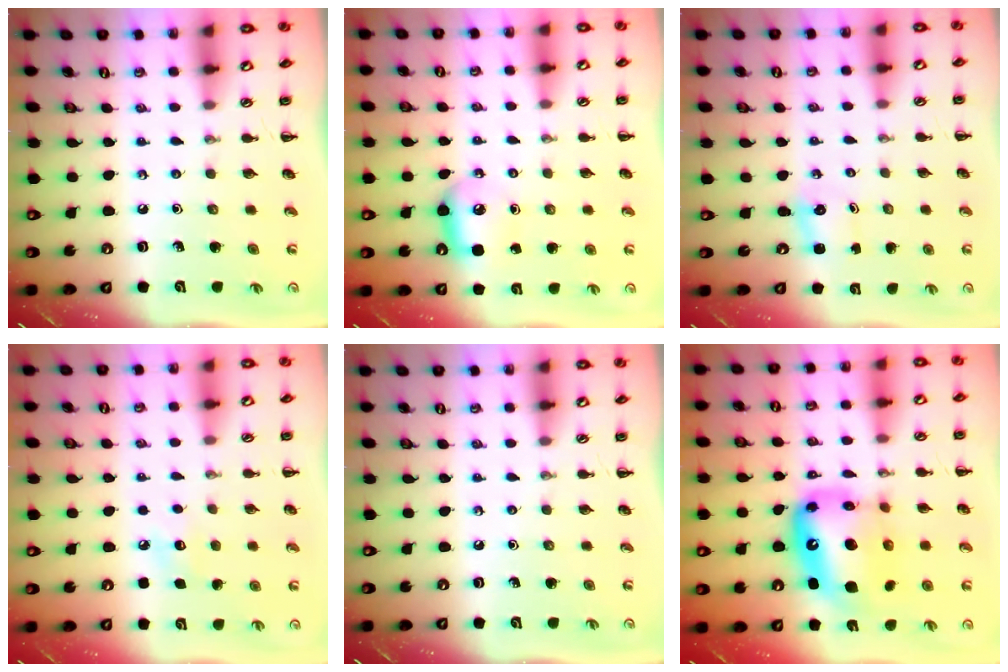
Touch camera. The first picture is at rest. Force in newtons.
{"total": 6.5, "press": 6.5, "slide": 0.7}
{"total": 1.8, "press": 1.7, "slide": 0.6}
{"total": 6.3, "press": 6.1, "slide": 1.5}
{"total": 0.0}
{"total": 16.9, "press": 16.3, "slide": 4.5}